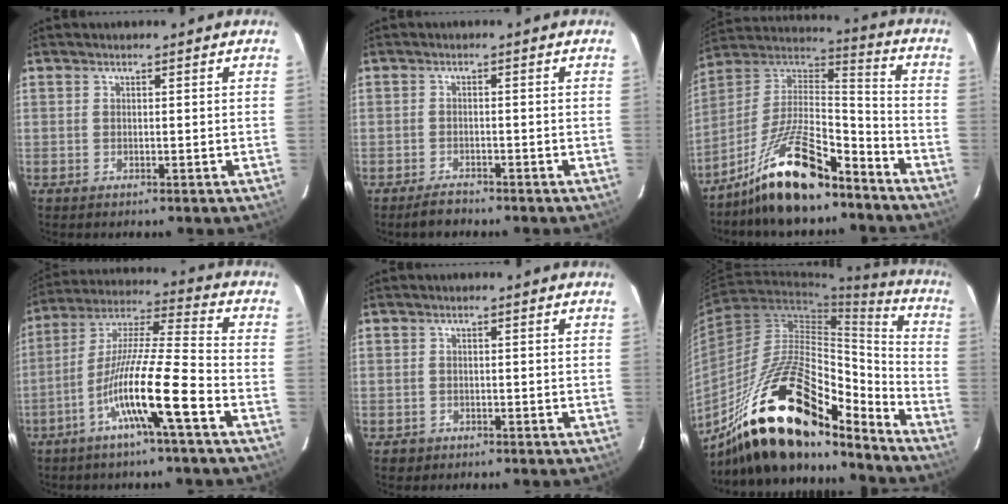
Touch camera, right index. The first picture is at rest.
{"total": 2.4, "force": [-2.1, 0.8, 0.7], "torque": [-0.019, -0.001, -0.034]}
{"total": 16.4, "force": [-12.1, 3.8, 10.4], "torque": [-0.195, 0.020, -0.215]}
{"total": 13.9, "force": [-6.2, -0.3, 12.4], "torque": [-0.239, 0.003, -0.117]}
{"total": 1.6, "force": [-0.7, 1.4, -0.1], "torque": [-0.003, 0.006, -0.008]}
{"total": 23.3, "force": [-16.1, 7.0, 15.3], "torque": [-0.251, 0.014, -0.272]}